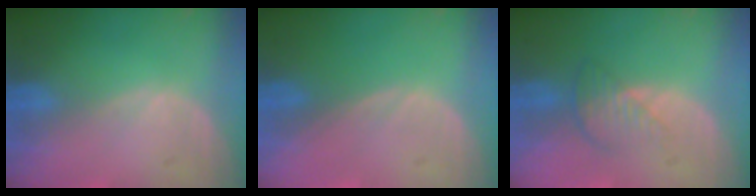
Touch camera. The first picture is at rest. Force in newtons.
{"total": 0.0}
{"total": 3.8, "press": 3.4, "slide": 1.6}